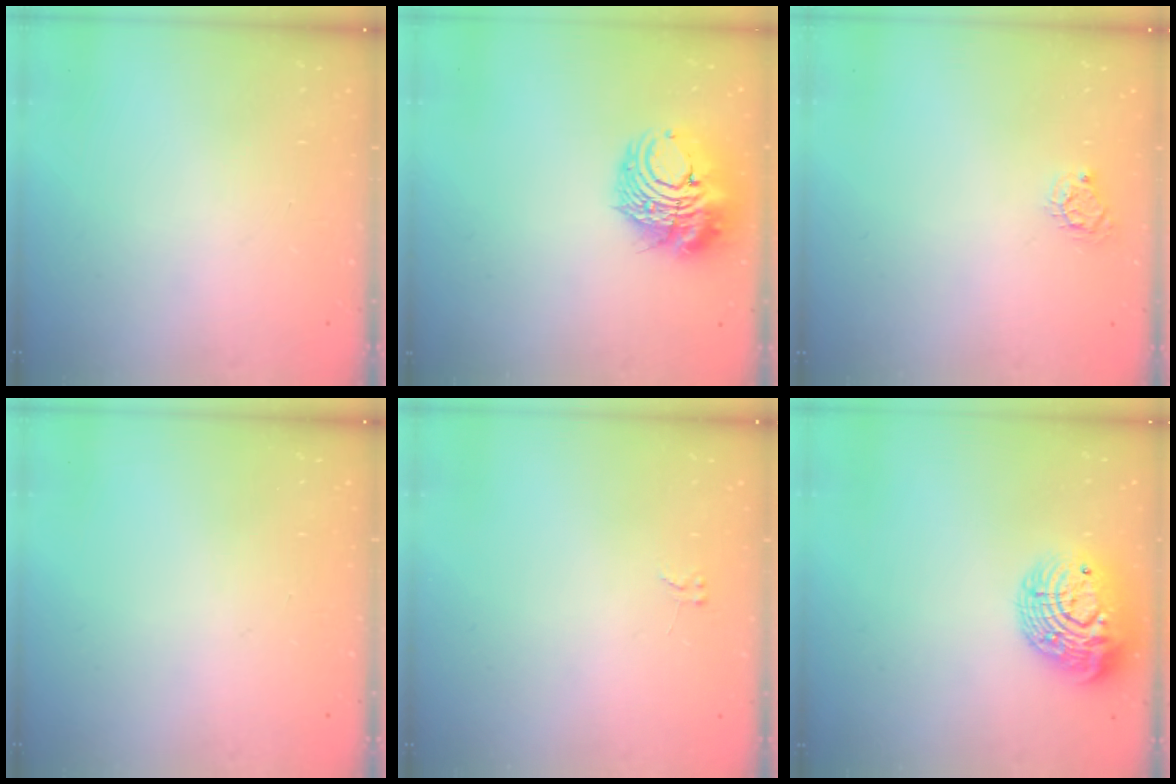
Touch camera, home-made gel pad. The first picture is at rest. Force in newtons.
{"total": 11.2, "press": 11.1, "slide": 1.5}
{"total": 5.7, "press": 5.7, "slide": 0.3}
{"total": 0.0}
{"total": 2.6, "press": 2.6, "slide": 0.3}
{"total": 15.1, "press": 15.1, "slide": 1.0}